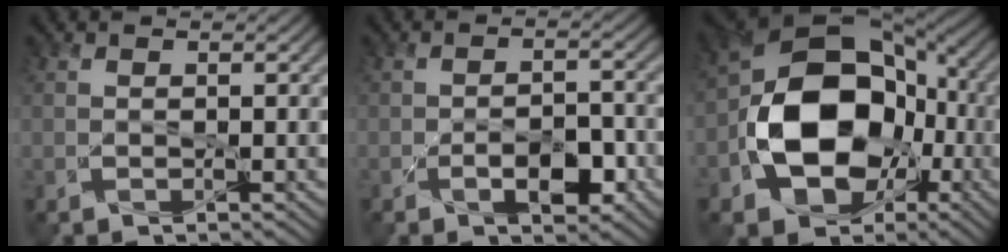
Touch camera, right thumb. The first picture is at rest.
{"total": 4.2, "force": [-1.9, 2.3, 2.9], "torque": [-0.044, 0.003, -0.032]}
{"total": 15.9, "force": [-3.5, 11.3, 10.6], "torque": [-0.176, -0.014, -0.073]}